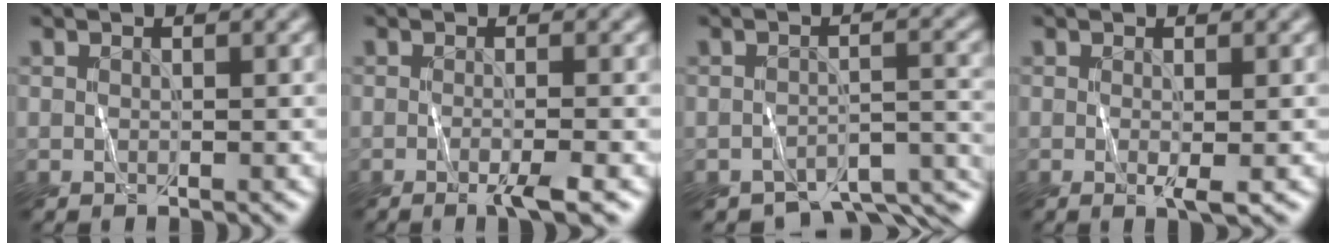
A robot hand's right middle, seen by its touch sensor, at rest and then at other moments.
{"total": 2.3, "force": [-0.8, 0.3, 2.1], "torque": [-0.031, -0.002, -0.017]}
{"total": 5.9, "force": [-5.3, 1.7, 2.1], "torque": [-0.025, -0.022, -0.064]}
{"total": 1.5, "force": [0.1, 0.1, 1.5], "torque": [-0.026, -0.008, -0.001]}